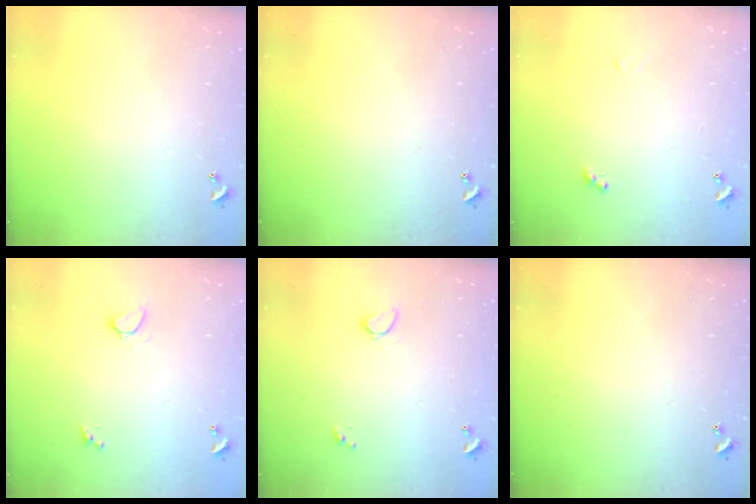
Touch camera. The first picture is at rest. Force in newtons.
{"total": 0.0}
{"total": 1.7, "press": 1.6, "slide": 0.5}
{"total": 1.6, "press": 1.4, "slide": 0.6}
{"total": 0.6, "press": 0.6, "slide": 0.2}
{"total": 0.0}